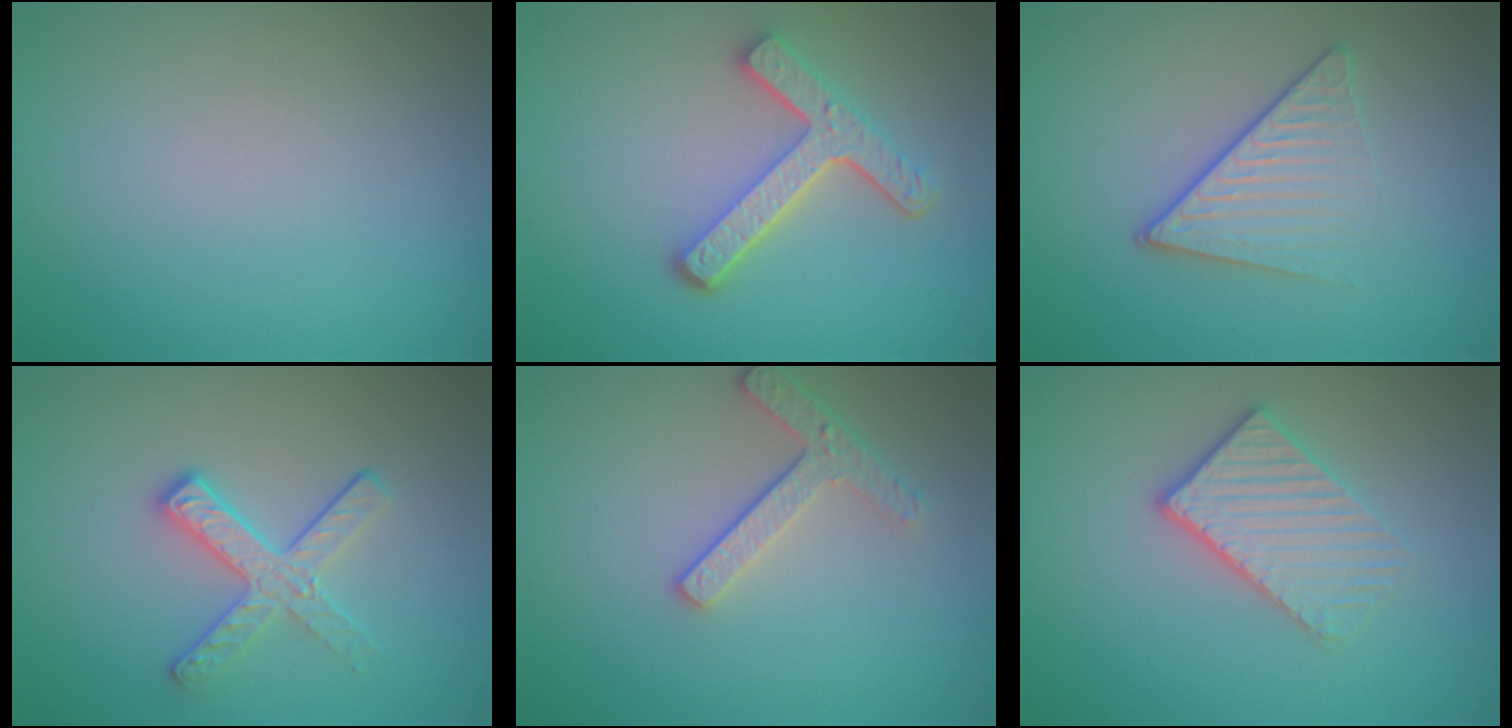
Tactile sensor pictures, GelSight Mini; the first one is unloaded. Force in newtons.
{"total": 4.7, "press": 3.5, "slide": 3.2}
{"total": 4.1, "press": 2.8, "slide": 3.1}
{"total": 2.9, "press": 2.6, "slide": 1.4}
{"total": 2.6, "press": 2.2, "slide": 1.3}
{"total": 3.3, "press": 3.0, "slide": 1.5}